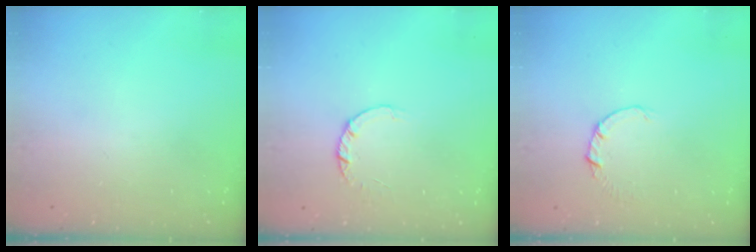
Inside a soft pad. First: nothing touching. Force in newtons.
{"total": 1.8, "press": 1.8, "slide": 0.1}
{"total": 0.5, "press": 0.5, "slide": 0.1}